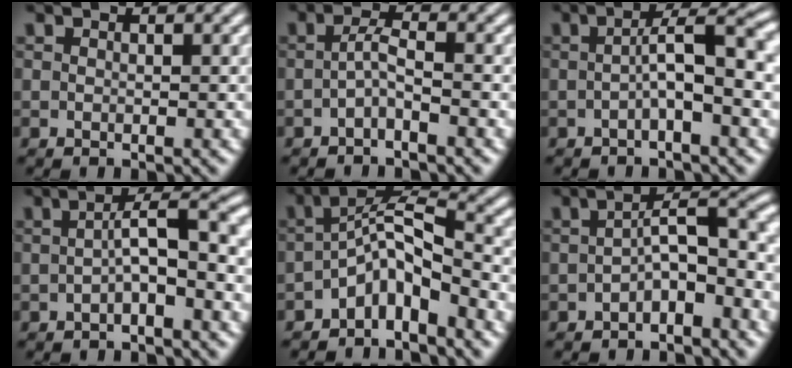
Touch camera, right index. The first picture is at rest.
{"total": 1.8, "force": [-1.2, -0.6, 1.2], "torque": [-0.018, -0.005, -0.018]}
{"total": 3.6, "force": [-0.5, -1.0, 3.4], "torque": [-0.041, 0.010, -0.010]}
{"total": 3.1, "force": [-0.6, -0.8, 2.9], "torque": [-0.032, 0.009, -0.010]}
{"total": 4.7, "force": [-1.9, 2.3, 3.6], "torque": [-0.052, -0.018, -0.030]}
{"total": 3.4, "force": [-1.2, 0.1, 3.1], "torque": [-0.033, -0.006, -0.013]}